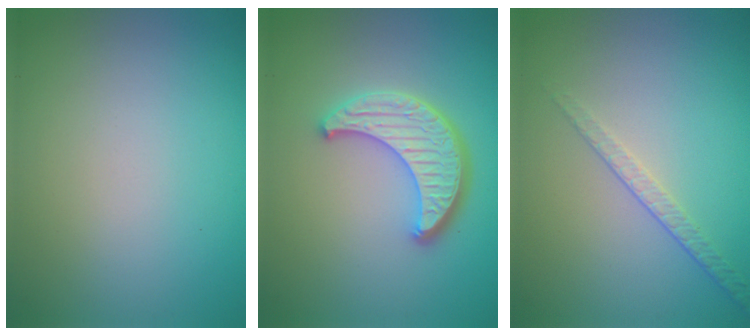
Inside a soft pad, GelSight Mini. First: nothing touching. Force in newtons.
{"total": 4.5, "press": 3.8, "slide": 2.5}
{"total": 1.6, "press": 1.0, "slide": 1.3}